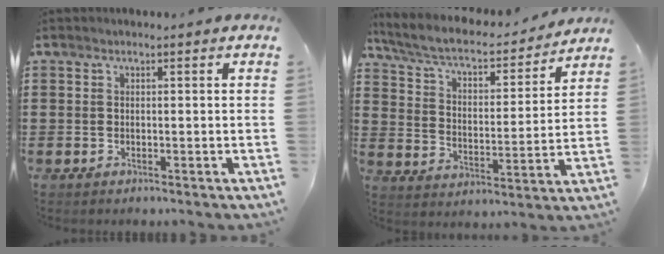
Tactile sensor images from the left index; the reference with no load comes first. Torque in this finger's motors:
{"motor_torque": [0.27, -0.23, 0.23, 0.08]}